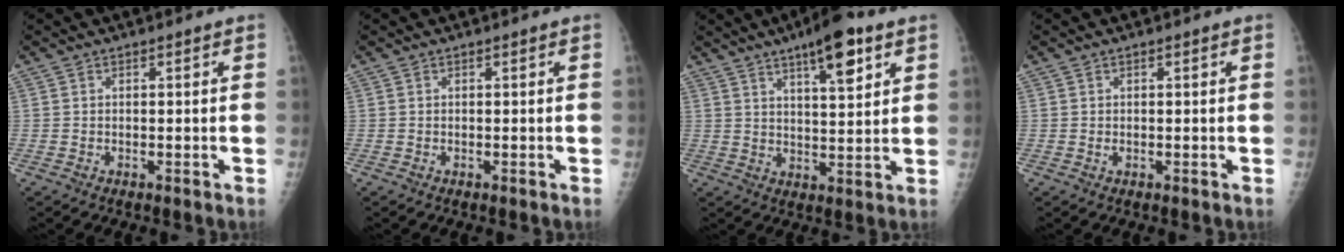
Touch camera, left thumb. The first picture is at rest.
{"total": 0.0}
{"total": 10.8, "force": [6.1, 3.0, 8.4], "torque": [-0.112, -0.028, 0.091]}
{"total": 0.6, "force": [0.1, 0.4, 0.5], "torque": [-0.006, -0.001, 0.004]}